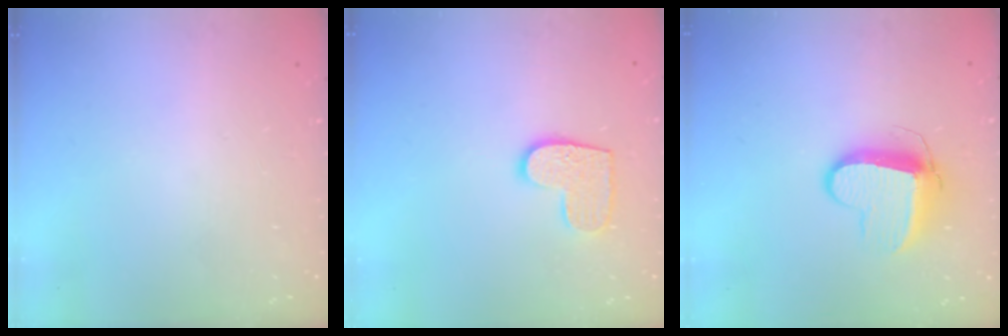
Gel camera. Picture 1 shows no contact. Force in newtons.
{"total": 9.3, "press": 9.3, "slide": 0.3}
{"total": 10.3, "press": 10.3, "slide": 0.5}